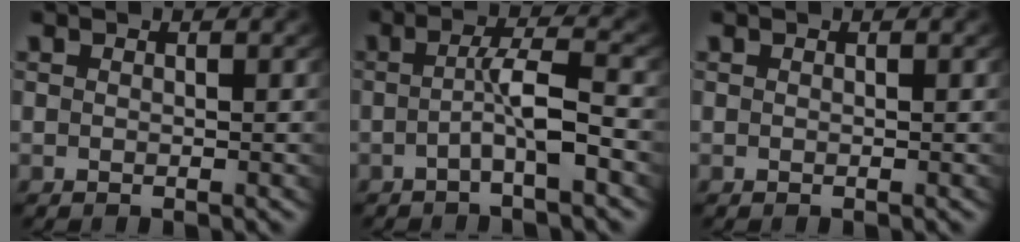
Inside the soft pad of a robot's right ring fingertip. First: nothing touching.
{"total": 3.5, "force": [-1.4, 0.2, 3.2], "torque": [-0.057, -0.005, -0.021]}
{"total": 0.0}